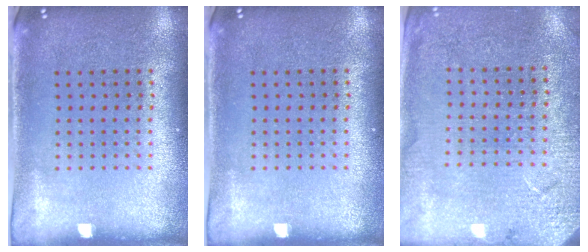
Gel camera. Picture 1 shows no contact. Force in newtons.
{"total": 0.0}
{"total": 2.7, "press": 2.7, "slide": 0.1}